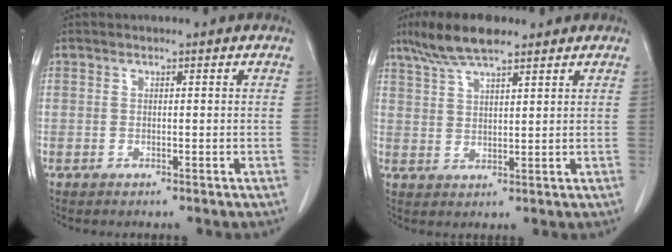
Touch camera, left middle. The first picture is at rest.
{"total": 8.0, "force": [6.1, 1.5, 4.9], "torque": [-0.102, 0.015, 0.113]}